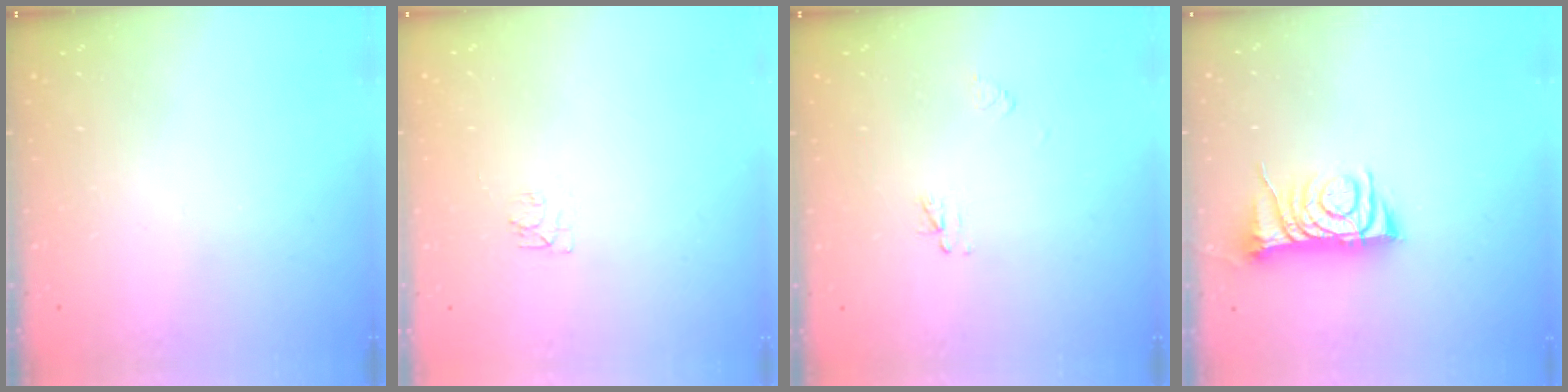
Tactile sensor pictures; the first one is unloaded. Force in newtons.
{"total": 4.6, "press": 4.5, "slide": 0.5}
{"total": 2.3, "press": 2.2, "slide": 0.2}
{"total": 8.3, "press": 8.3, "slide": 0.4}